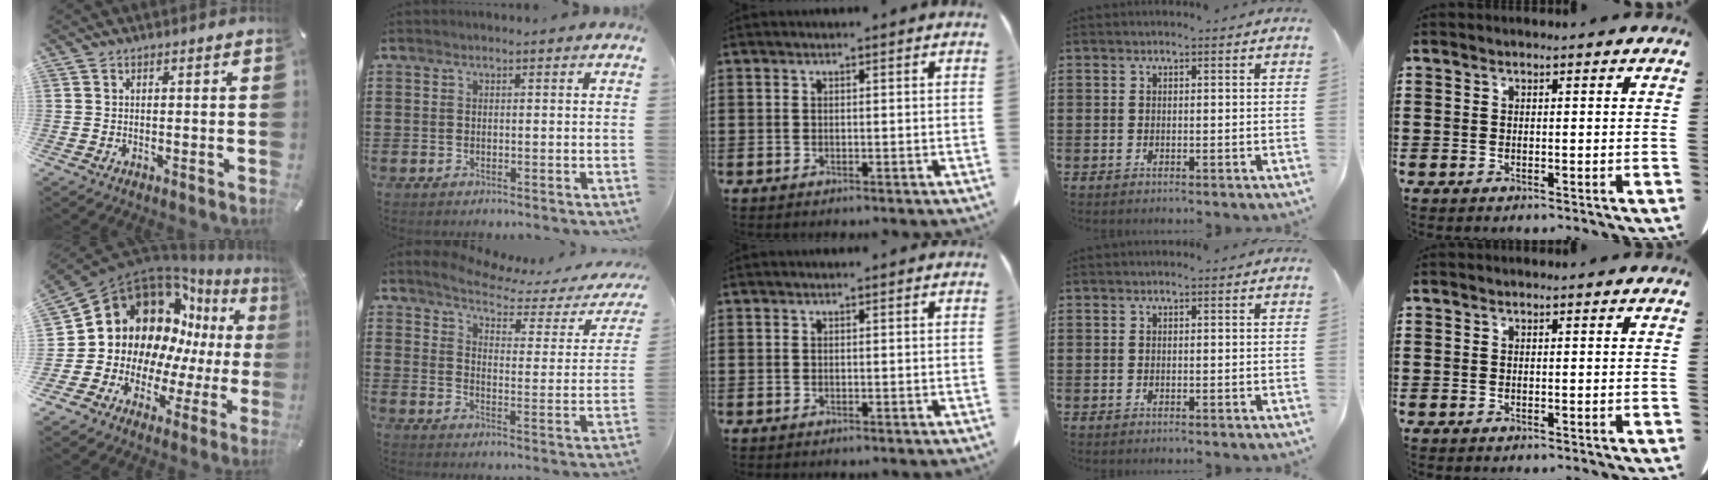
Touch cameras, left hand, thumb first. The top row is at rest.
{"thumb": {"total": 15.9, "force": [5.2, 13.4, 6.8], "torque": [-0.129, -0.069, 0.108]}, "index": {"total": 3.8, "force": [3.2, 0.6, 1.9], "torque": [-0.060, -0.021, 0.045]}}